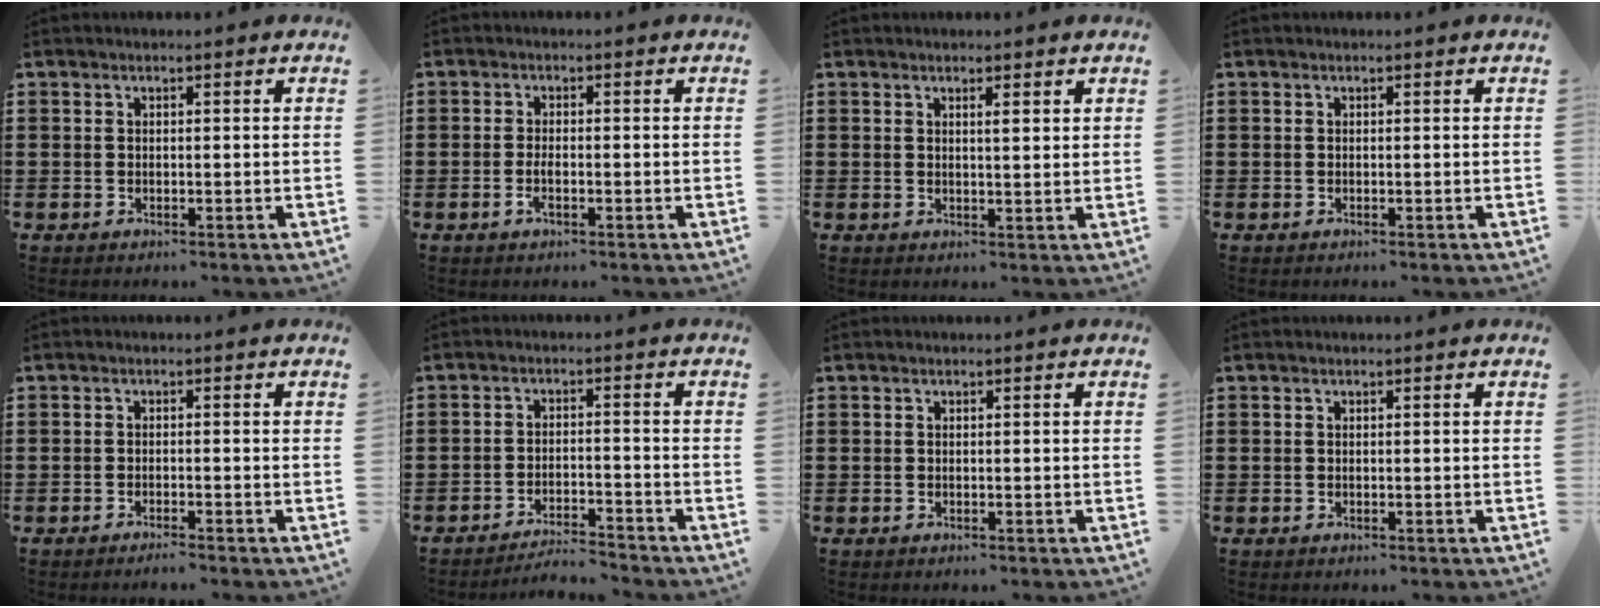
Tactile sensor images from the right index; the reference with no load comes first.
{"total": 1.8, "force": [-0.7, 0.3, 1.6], "torque": [-0.030, -0.004, -0.011]}
{"total": 1.6, "force": [0.9, 0.1, 1.3], "torque": [-0.028, -0.001, 0.016]}
{"total": 0.0}
{"total": 1.1, "force": [-1.0, -0.1, 0.4], "torque": [-0.007, 0.000, -0.019]}
{"total": 3.5, "force": [-3.5, 0.1, 0.6], "torque": [-0.016, 0.003, -0.074]}
{"total": 0.0}
{"total": 0.0}